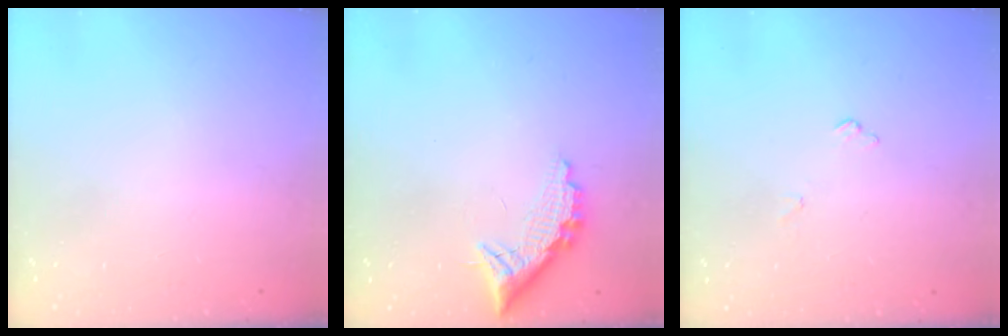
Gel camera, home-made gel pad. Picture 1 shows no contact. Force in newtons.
{"total": 10.9, "press": 10.9, "slide": 0.4}
{"total": 5.5, "press": 5.5, "slide": 0.5}